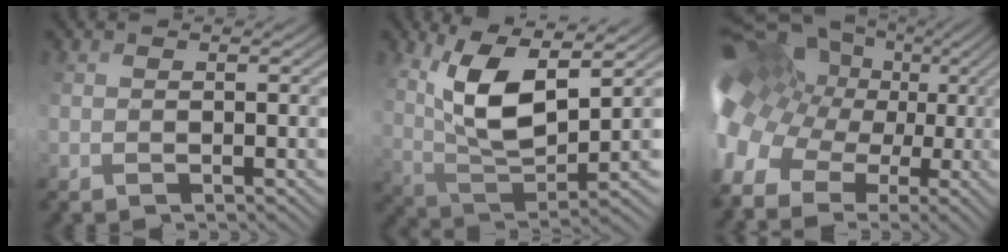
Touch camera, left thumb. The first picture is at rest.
{"total": 9.1, "force": [5.2, 2.5, 7.1], "torque": [-0.146, 0.010, 0.102]}
{"total": 14.8, "force": [0.9, 11.2, 9.6], "torque": [-0.228, 0.039, 0.020]}